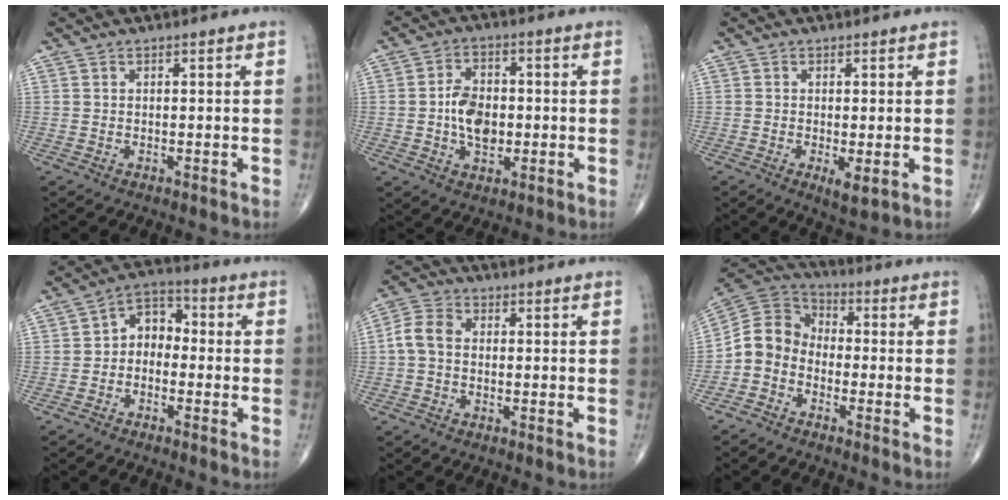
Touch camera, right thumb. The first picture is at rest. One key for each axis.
{"total": 8.0, "fx": -0.7, "fy": 5.3, "fz": 5.9, "tx": -0.087, "ty": 0.008, "tz": -0.015}
{"total": 3.0, "fx": -0.6, "fy": 0.9, "fz": 2.8, "tx": -0.051, "ty": -0.012, "tz": -0.010}
{"total": 6.4, "fx": -1.0, "fy": 4.7, "fz": 4.1, "tx": -0.040, "ty": 0.032, "tz": -0.037}
{"total": 5.3, "fx": -0.2, "fy": 3.9, "fz": 3.6, "tx": -0.069, "ty": 0.016, "tz": -0.015}
{"total": 8.2, "fx": -2.9, "fy": 6.7, "fz": 3.6, "tx": -0.057, "ty": 0.051, "tz": -0.073}